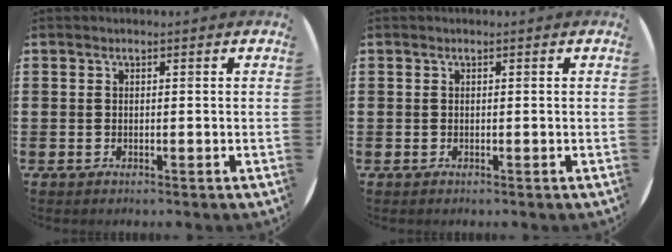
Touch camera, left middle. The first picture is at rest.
{"total": 0.0}